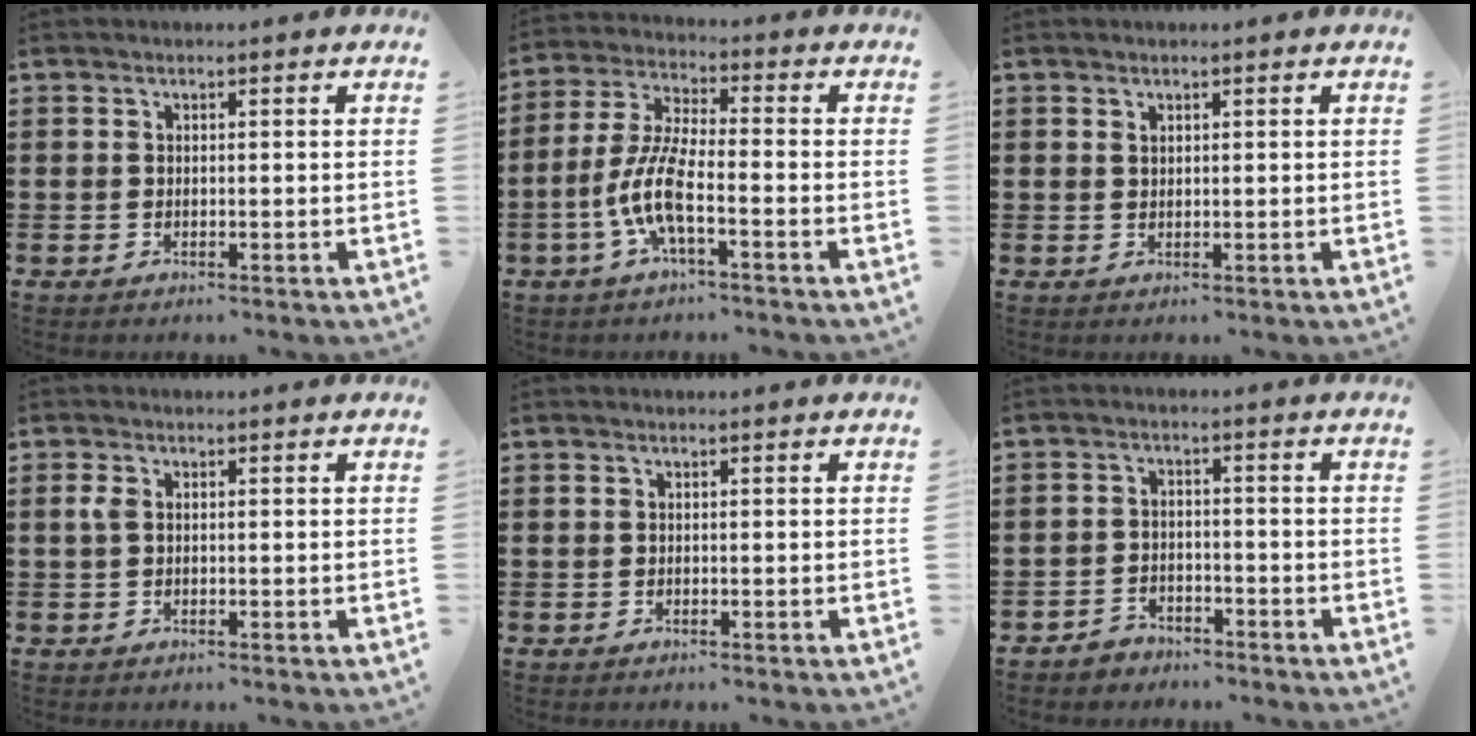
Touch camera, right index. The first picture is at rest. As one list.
[{"total": 8.1, "force": [-3.2, 1.9, 7.2], "torque": [-0.176, -0.015, -0.069]}, {"total": 0.7, "force": [0.5, 0.4, 0.3], "torque": [-0.007, 0.002, 0.009]}, {"total": 1.7, "force": [0.2, 0.9, 1.4], "torque": [-0.045, -0.001, -0.003]}, {"total": 0.0}, {"total": 2.6, "force": [-2.4, 1.0, 0.0], "torque": [-0.006, 0.004, -0.052]}]